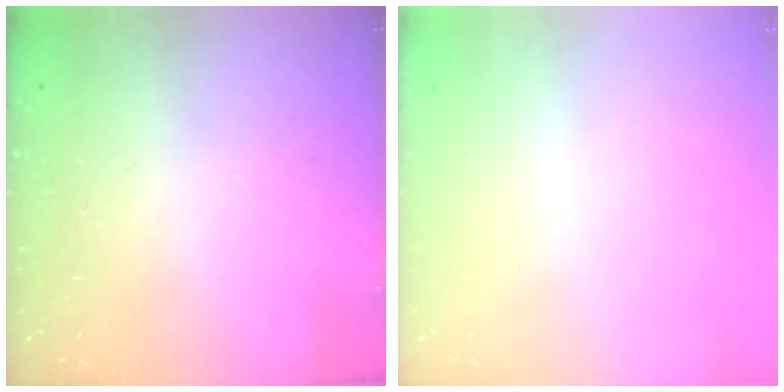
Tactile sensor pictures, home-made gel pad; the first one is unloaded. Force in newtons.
{"total": 0.0}